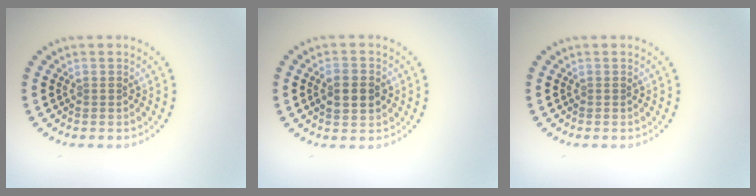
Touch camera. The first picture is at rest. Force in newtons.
{"total": 2.8, "press": 2.8, "slide": 0.1}
{"total": 0.0}